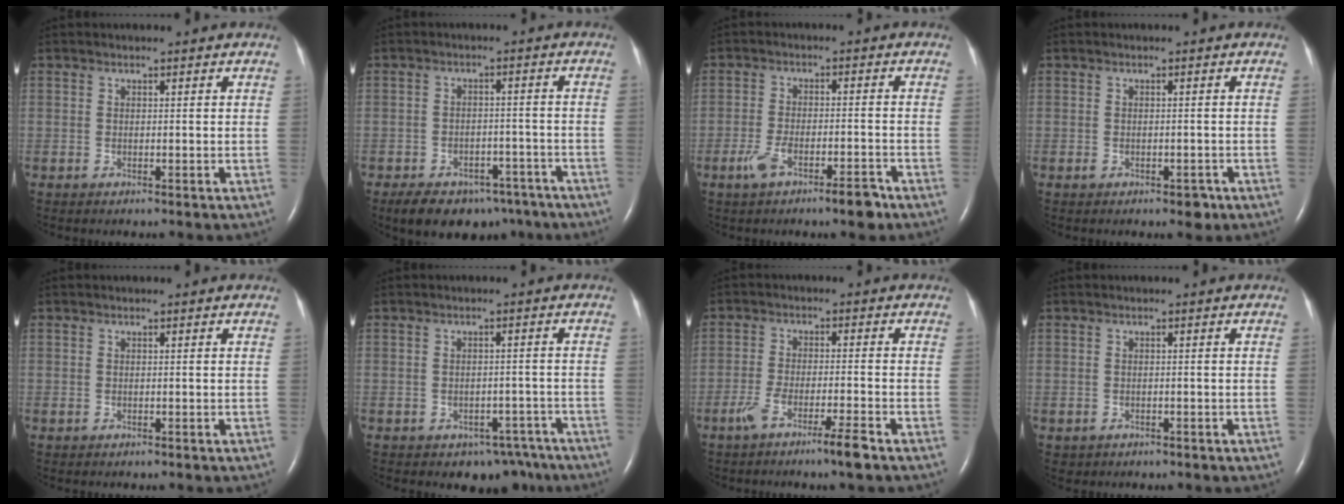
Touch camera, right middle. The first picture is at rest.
{"total": 18.7, "force": [-13.6, 9.1, 9.1], "torque": [-0.123, 0.012, -0.170]}
{"total": 6.4, "force": [-4.1, 1.3, 4.7], "torque": [-0.091, -0.002, -0.067]}
{"total": 2.3, "force": [-1.2, 1.4, 1.4], "torque": [-0.015, 0.002, -0.010]}
{"total": 0.0}
{"total": 6.3, "force": [-4.8, 3.9, 1.3], "torque": [0.003, 0.015, -0.058]}
{"total": 5.7, "force": [-3.8, -0.3, 4.3], "torque": [-0.084, -0.009, -0.073]}
{"total": 1.1, "force": [-0.5, 1.0, 0.3], "torque": [-0.012, 0.004, 0.003]}